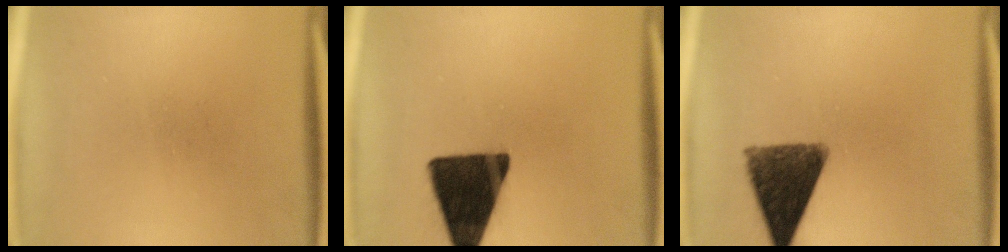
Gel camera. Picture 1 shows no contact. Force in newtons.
{"total": 16.8}
{"total": 11.5}